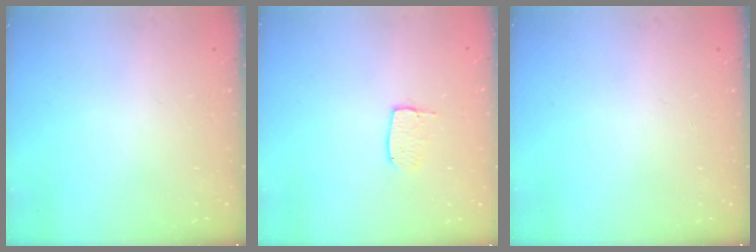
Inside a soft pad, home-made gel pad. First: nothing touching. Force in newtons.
{"total": 5.5, "press": 5.5, "slide": 0.4}
{"total": 0.0}